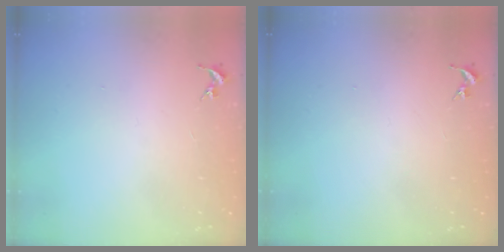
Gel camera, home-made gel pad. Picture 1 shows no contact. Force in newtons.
{"total": 0.0}